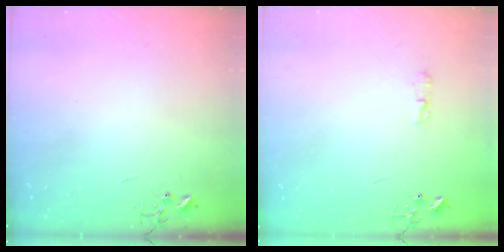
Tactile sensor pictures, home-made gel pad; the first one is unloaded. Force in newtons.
{"total": 3.1, "press": 3.1, "slide": 0.6}